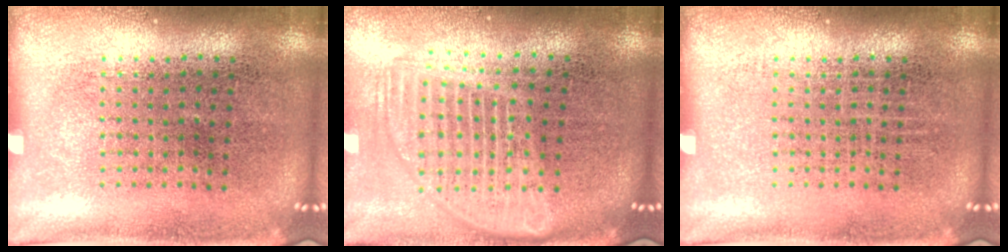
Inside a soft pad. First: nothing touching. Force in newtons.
{"total": 1.8, "press": 1.5, "slide": 0.9}
{"total": 0.0}